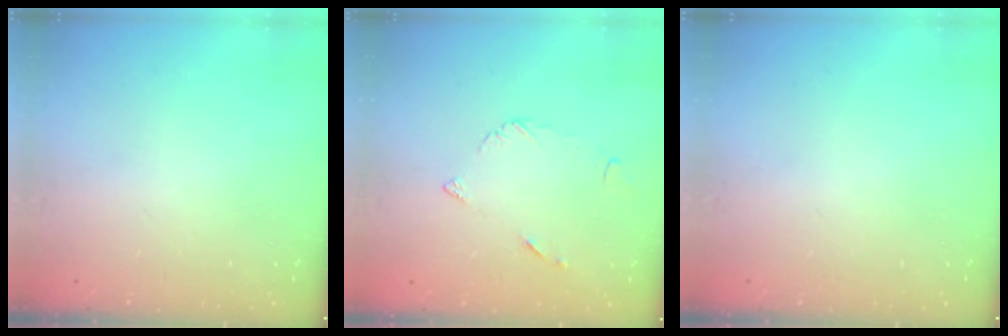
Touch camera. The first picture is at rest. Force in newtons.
{"total": 5.4, "press": 5.3, "slide": 0.6}
{"total": 0.0}